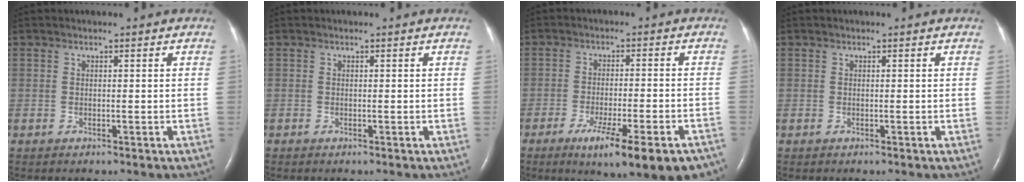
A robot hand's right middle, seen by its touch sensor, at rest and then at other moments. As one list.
[{"total": 0.0}, {"total": 14.7, "force": [-9.9, 2.2, 10.6], "torque": [-0.103, -0.018, -0.141]}, {"total": 0.0}]